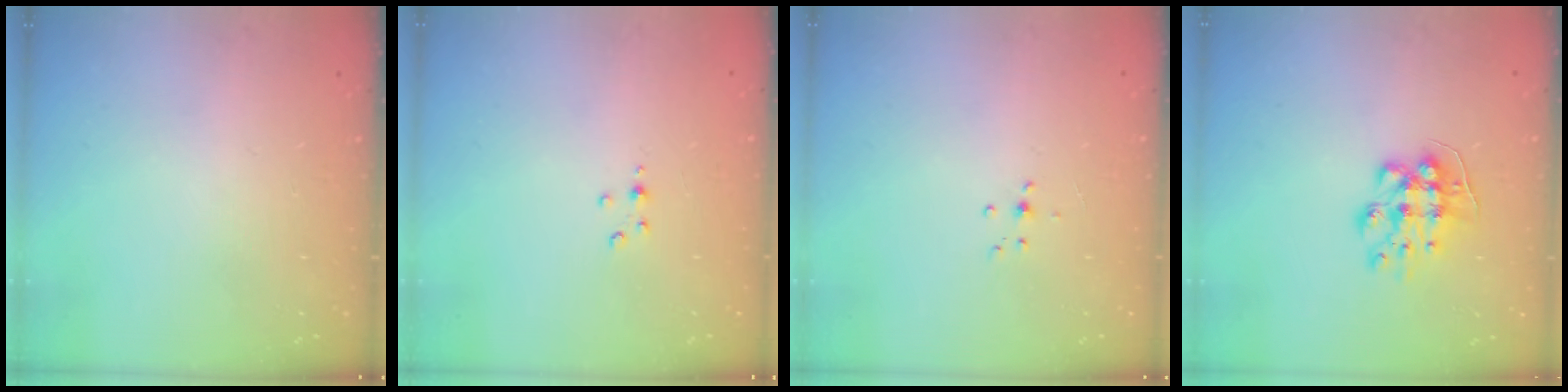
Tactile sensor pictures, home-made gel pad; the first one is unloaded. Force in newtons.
{"total": 2.8, "press": 2.8, "slide": 0.3}
{"total": 4.8, "press": 4.7, "slide": 0.7}
{"total": 8.8, "press": 8.7, "slide": 0.6}